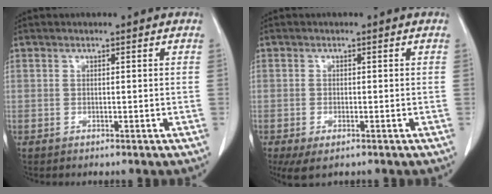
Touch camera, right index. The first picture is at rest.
{"total": 3.9, "force": [-2.2, 1.6, 2.9], "torque": [-0.052, -0.010, -0.030]}